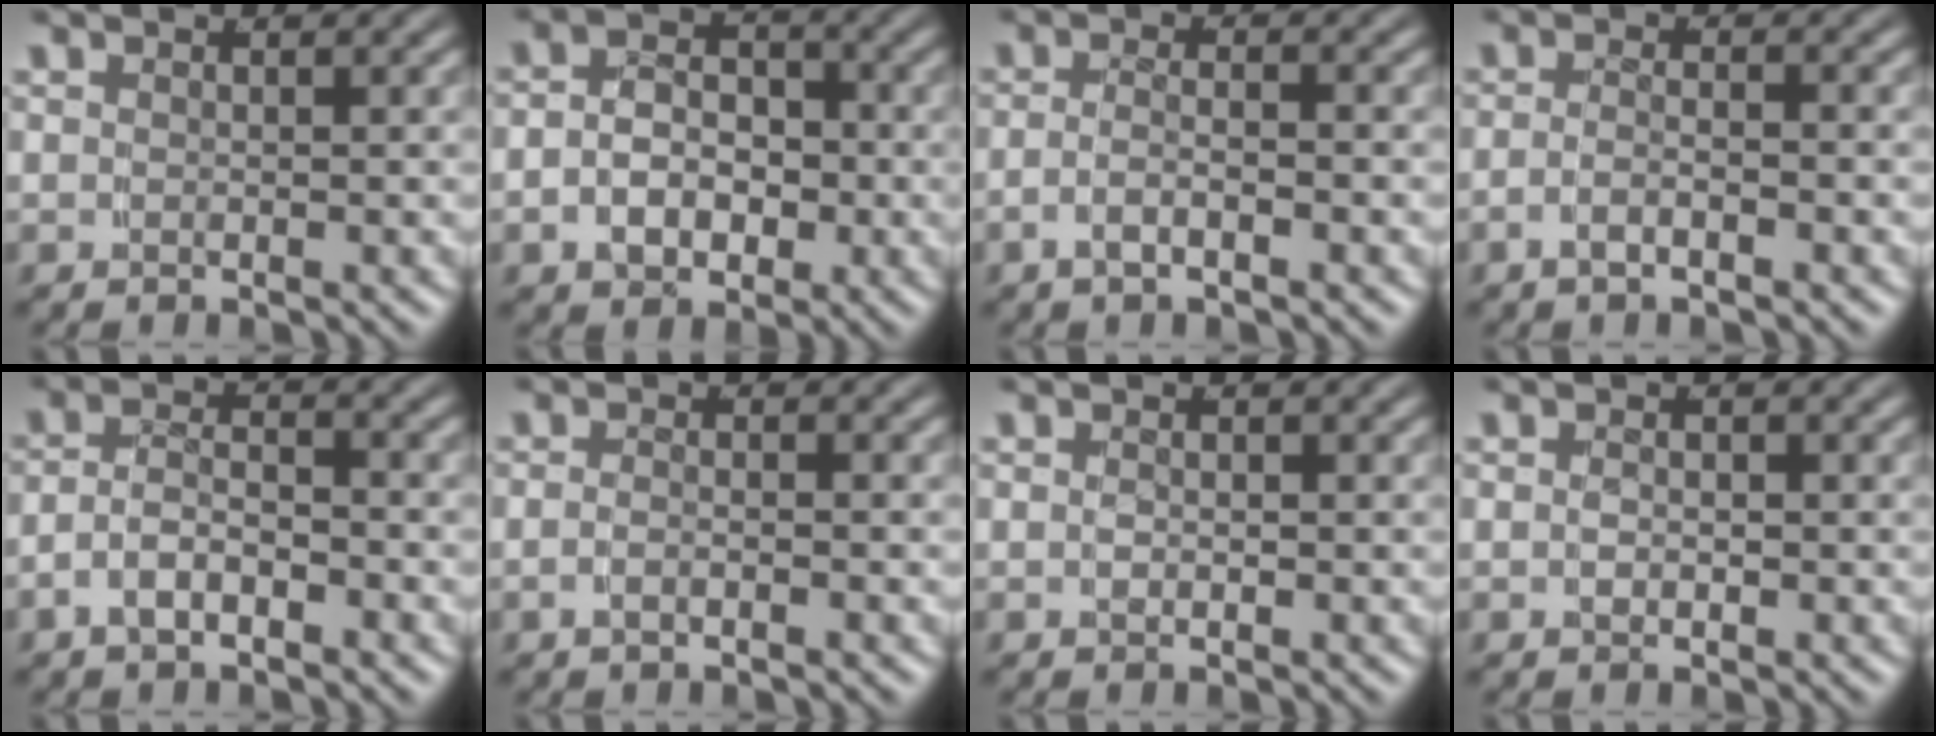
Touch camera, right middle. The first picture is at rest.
{"total": 5.8, "force": [-1.4, 4.5, 3.3], "torque": [-0.060, -0.009, -0.026]}
{"total": 2.3, "force": [-1.5, 0.4, 1.7], "torque": [-0.034, -0.009, -0.023]}
{"total": 2.1, "force": [-1.6, 0.2, 1.3], "torque": [-0.028, -0.007, -0.026]}
{"total": 3.5, "force": [-1.9, 2.0, 2.2], "torque": [-0.040, -0.007, -0.031]}
{"total": 1.3, "force": [-1.0, -0.1, 0.9], "torque": [-0.022, -0.005, -0.015]}
{"total": 0.5, "force": [-0.4, -0.1, 0.4], "torque": [-0.009, -0.003, -0.002]}
{"total": 0.7, "force": [-0.5, 0.2, 0.5], "torque": [-0.013, -0.006, -0.004]}